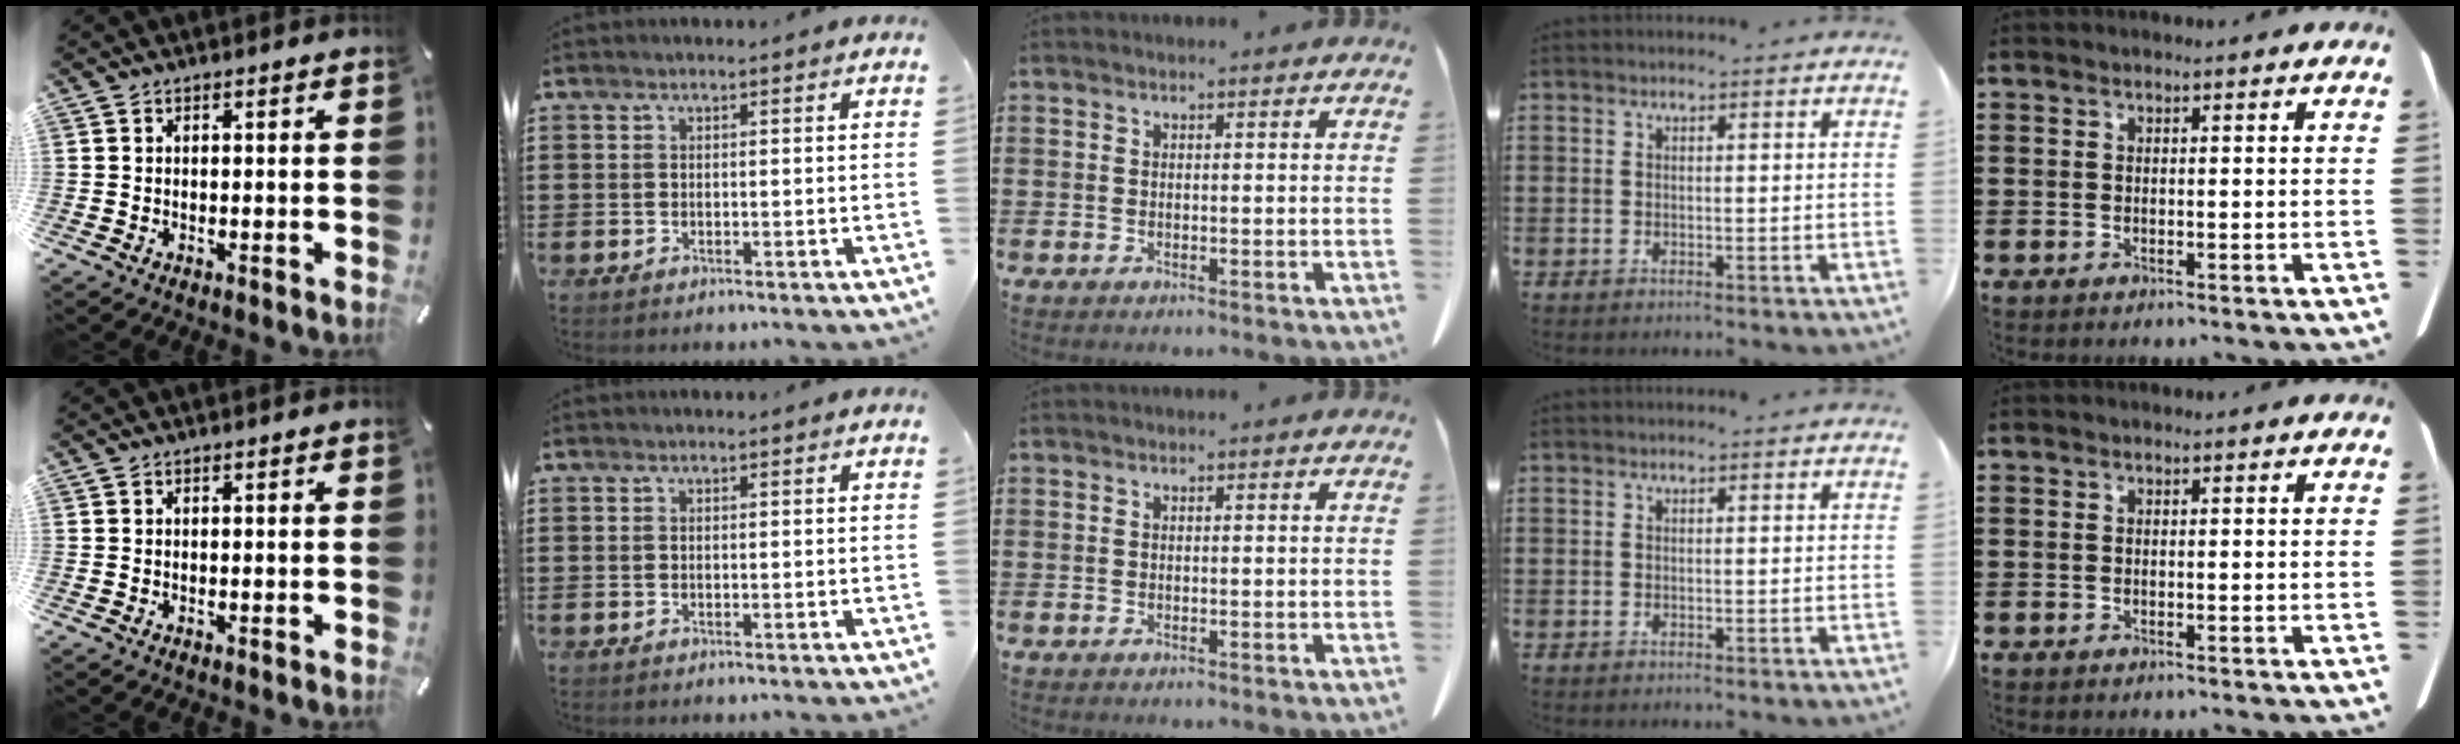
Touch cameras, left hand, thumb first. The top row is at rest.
{}